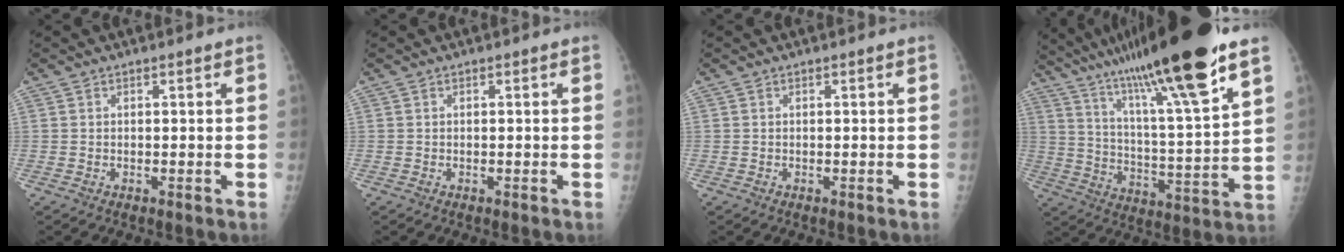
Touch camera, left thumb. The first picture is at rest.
{"total": 0.0}
{"total": 0.0}
{"total": 24.0, "force": [16.2, 1.7, 17.7], "torque": [-0.286, -0.050, 0.276]}